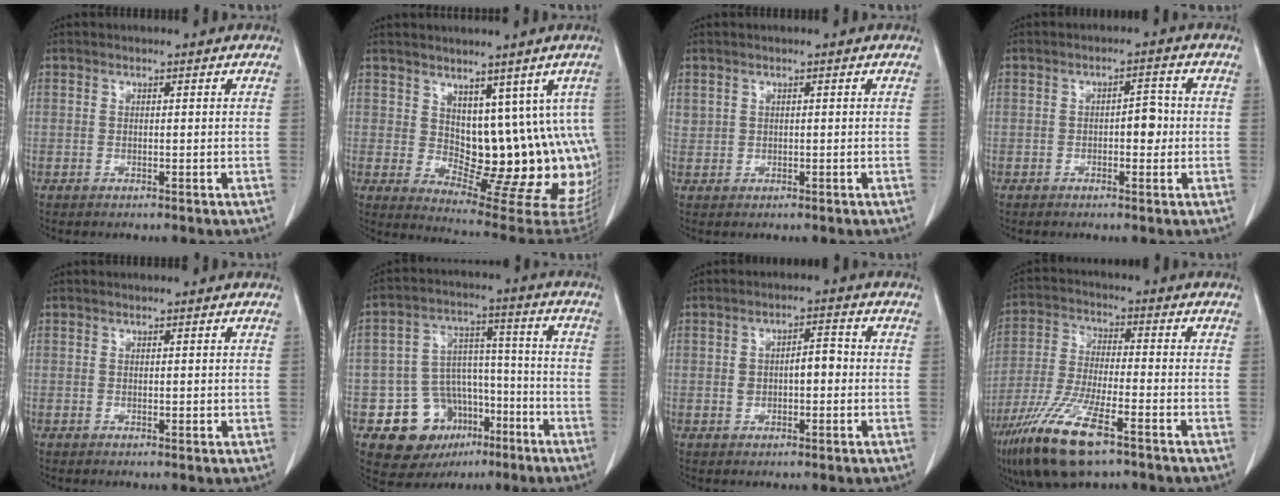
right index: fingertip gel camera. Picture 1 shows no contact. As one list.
[{"total": 14.0, "force": [4.0, 7.4, 11.2], "torque": [-0.122, -0.005, 0.076]}, {"total": 1.2, "force": [0.7, 1.0, 0.1], "torque": [0.009, 0.006, 0.011]}, {"total": 3.2, "force": [-0.3, 1.5, 2.8], "torque": [-0.034, 0.006, -0.004]}, {"total": 0.6, "force": [0.3, 0.4, 0.3], "torque": [0.004, 0.000, 0.003]}, {"total": 12.4, "force": [-5.9, 9.8, 4.7], "torque": [-0.067, 0.046, -0.079]}, {"total": 4.4, "force": [-0.1, 2.1, 3.9], "torque": [-0.067, 0.017, 0.003]}, {"total": 13.3, "force": [-8.1, 2.6, 10.1], "torque": [-0.208, -0.028, -0.148]}]